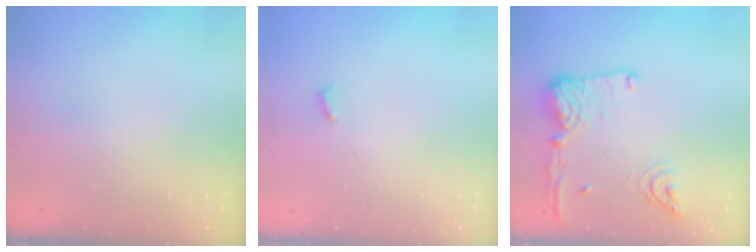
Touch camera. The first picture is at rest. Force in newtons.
{"total": 3.1, "press": 3.1, "slide": 0.2}
{"total": 16.7, "press": 16.5, "slide": 2.8}